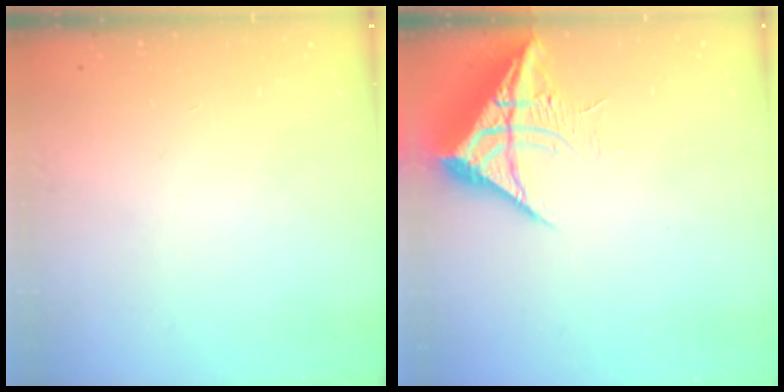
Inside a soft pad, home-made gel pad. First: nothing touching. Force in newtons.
{"total": 10.3, "press": 10.3, "slide": 1.1}